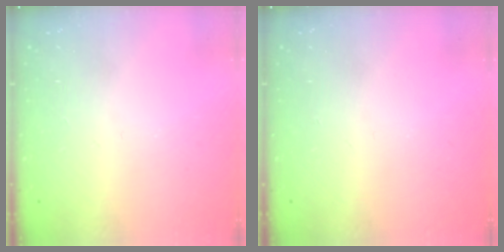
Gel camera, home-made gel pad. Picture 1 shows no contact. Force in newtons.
{"total": 0.0}